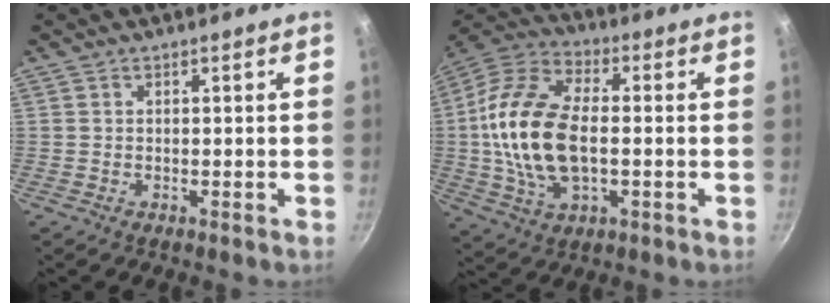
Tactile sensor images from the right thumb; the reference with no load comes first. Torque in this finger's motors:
{"motor_torque": [-0.80, 1.82, 1.91, -0.28, 0.70]}